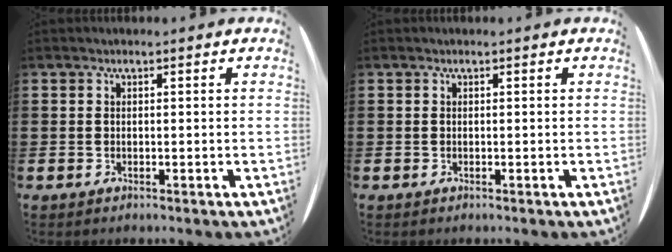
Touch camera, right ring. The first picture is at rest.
{"total": 0.0}